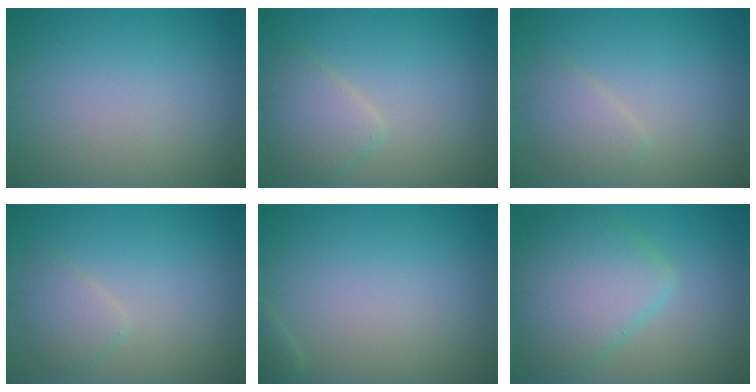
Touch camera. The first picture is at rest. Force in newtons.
{"total": 3.0, "press": 3.0, "slide": 0.2}
{"total": 2.1, "press": 2.1, "slide": 0.1}
{"total": 1.7, "press": 1.7, "slide": 0.2}
{"total": 0.5, "press": 0.5, "slide": 0.1}
{"total": 6.9, "press": 6.9, "slide": 0.4}